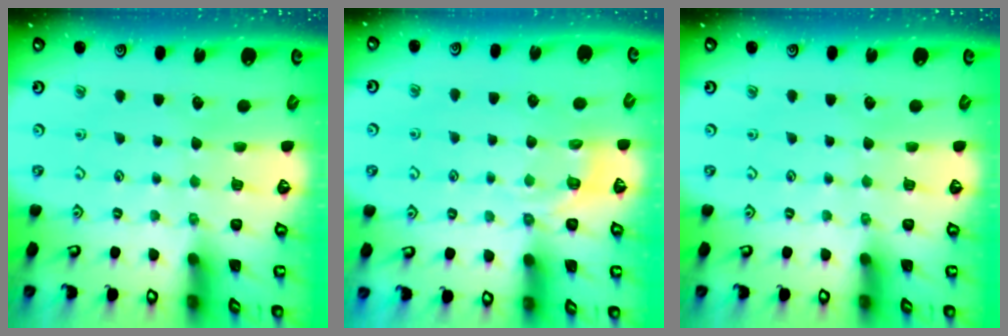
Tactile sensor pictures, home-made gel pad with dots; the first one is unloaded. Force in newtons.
{"total": 3.9, "press": 3.3, "slide": 2.2}
{"total": 0.0}